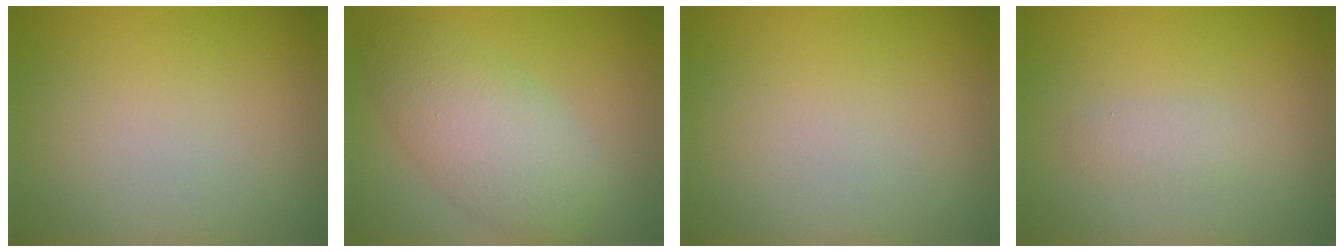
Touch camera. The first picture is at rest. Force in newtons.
{"total": 6.2, "press": 6.2, "slide": 0.3}
{"total": 0.0}
{"total": 1.4, "press": 1.4, "slide": 0.1}